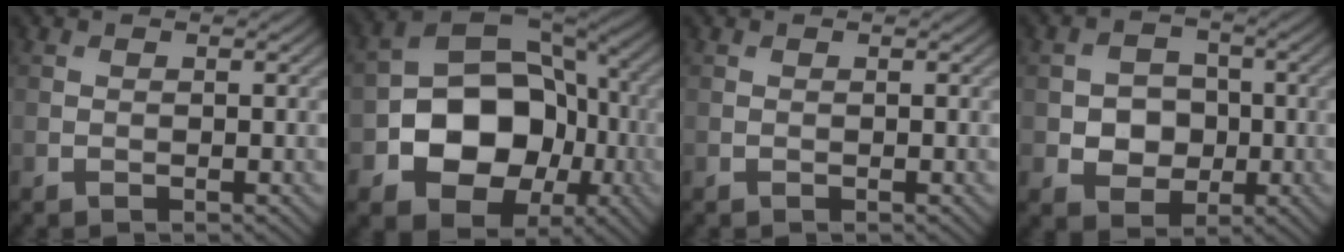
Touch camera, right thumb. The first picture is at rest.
{"total": 13.6, "force": [-3.5, 10.1, 8.3], "torque": [-0.150, -0.023, -0.071]}
{"total": 0.0}
{"total": 4.8, "force": [-0.7, 4.1, 2.4], "torque": [-0.045, 0.002, -0.022]}